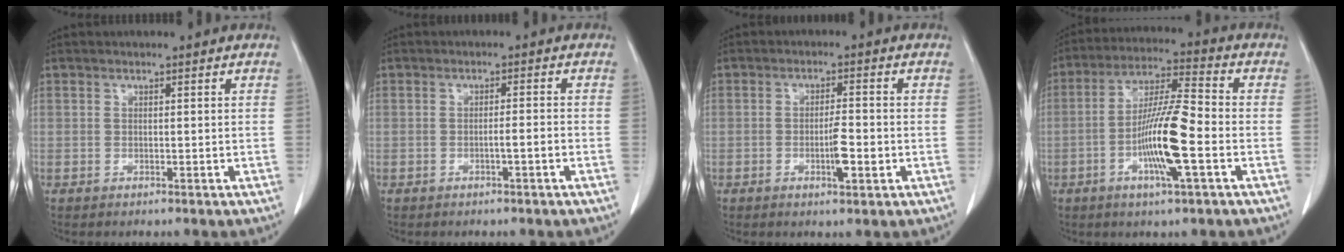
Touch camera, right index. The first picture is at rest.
{"total": 1.9, "force": [-0.8, -0.1, 1.7], "torque": [-0.028, 0.000, -0.016]}
{"total": 4.4, "force": [-1.2, 0.7, 4.1], "torque": [-0.069, -0.001, -0.019]}
{"total": 11.9, "force": [-3.4, 0.7, 11.4], "torque": [-0.215, -0.002, -0.067]}